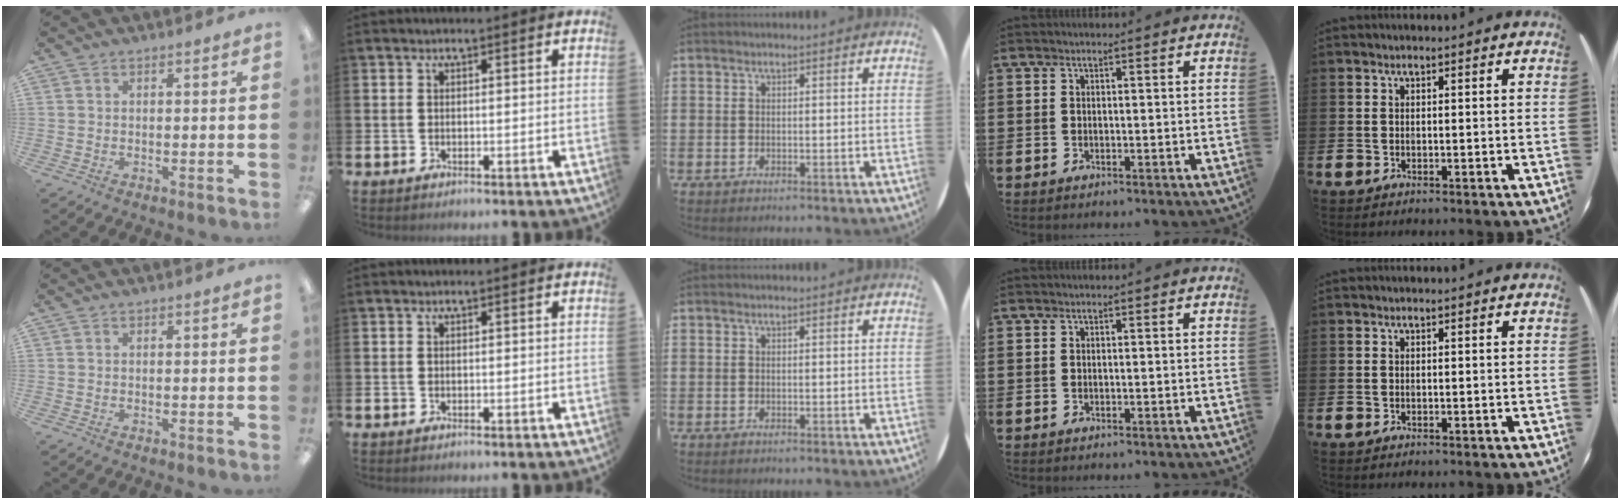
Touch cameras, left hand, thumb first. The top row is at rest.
{}